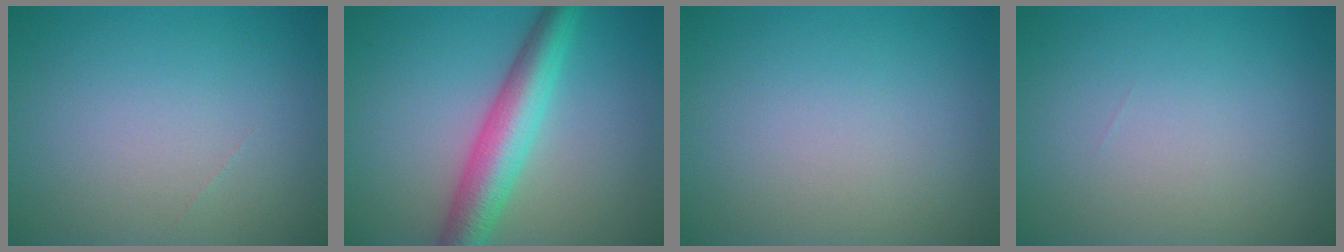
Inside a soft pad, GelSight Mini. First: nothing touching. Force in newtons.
{"total": 6.0, "press": 6.0, "slide": 0.1}
{"total": 0.0}
{"total": 0.0}